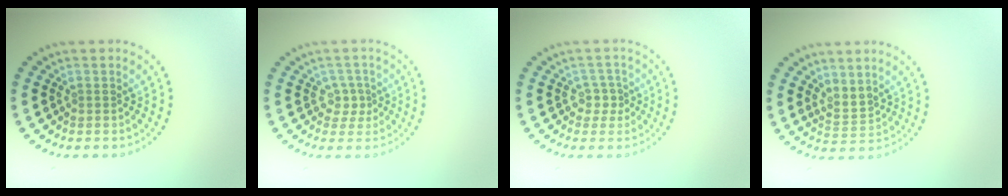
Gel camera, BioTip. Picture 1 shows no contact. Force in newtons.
{"total": 1.7, "press": 1.3, "slide": 1.2}
{"total": 1.6, "press": 1.4, "slide": 0.9}
{"total": 2.0, "press": 1.5, "slide": 1.3}